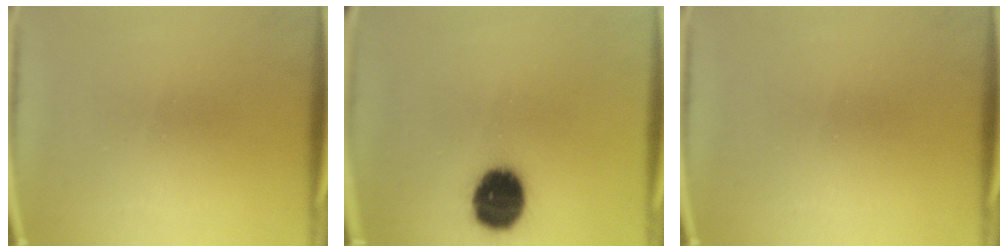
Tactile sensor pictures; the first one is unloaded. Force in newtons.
{"total": 13.7}
{"total": 0.0}